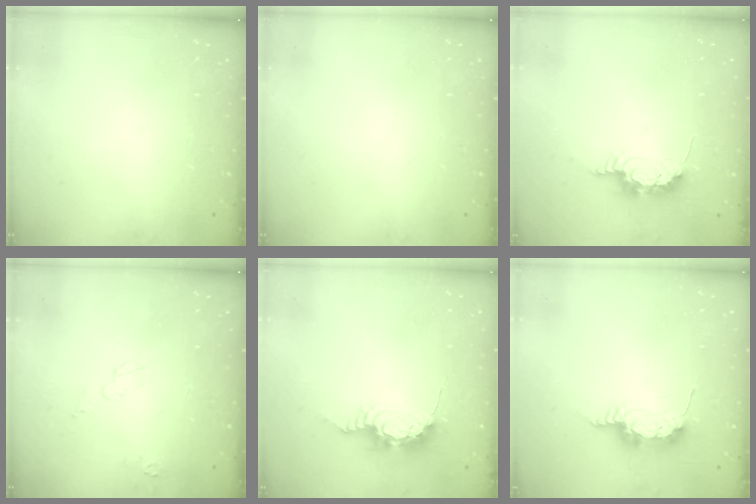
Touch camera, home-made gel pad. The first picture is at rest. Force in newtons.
{"total": 0.0}
{"total": 8.5, "press": 8.3, "slide": 1.9}
{"total": 3.4, "press": 3.4, "slide": 0.3}
{"total": 10.5, "press": 10.5, "slide": 0.2}
{"total": 8.8, "press": 8.5, "slide": 2.1}